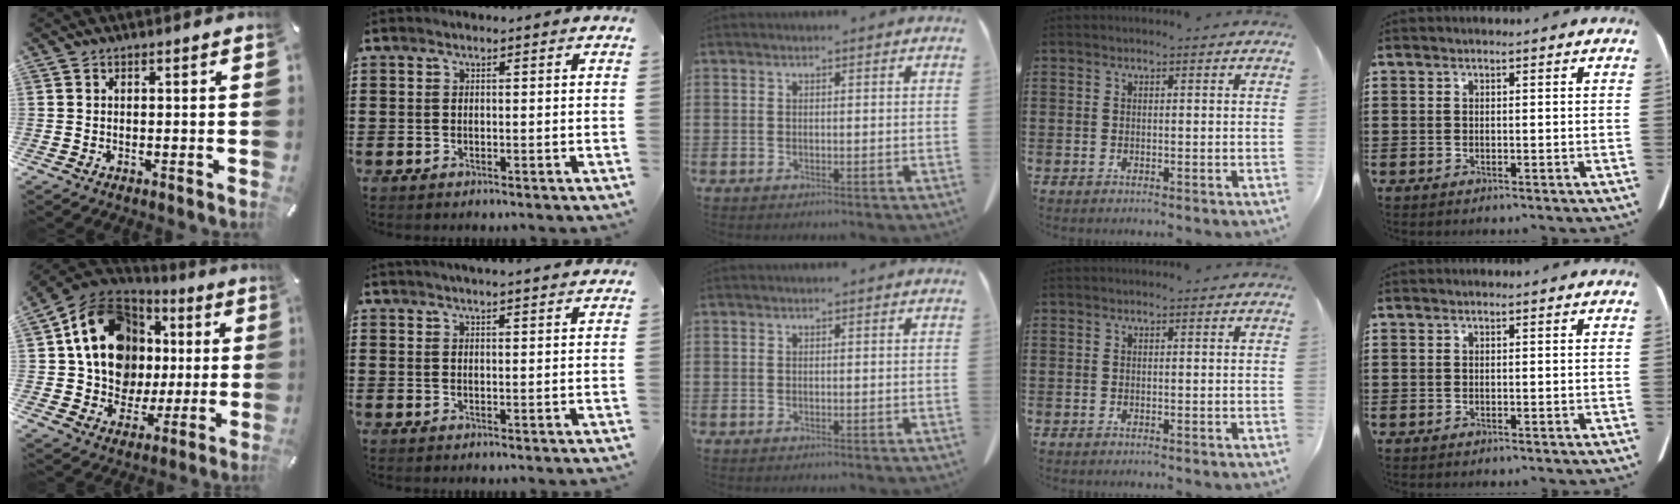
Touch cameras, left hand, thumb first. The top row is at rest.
{"thumb": {"total": 19.0, "force": [4.8, 16.0, 9.0], "torque": [-0.154, -0.025, 0.105]}, "index": {"total": 2.4, "force": [2.4, -0.2, 0.3], "torque": [-0.012, -0.005, 0.045]}}